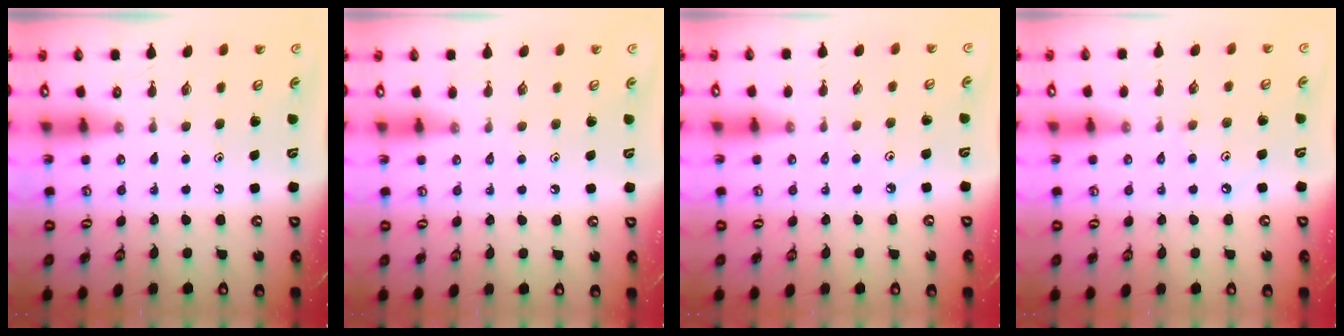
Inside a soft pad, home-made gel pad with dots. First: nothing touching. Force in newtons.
{"total": 3.8, "press": 3.8, "slide": 0.5}
{"total": 1.5, "press": 1.4, "slide": 0.4}
{"total": 1.9, "press": 1.8, "slide": 0.5}